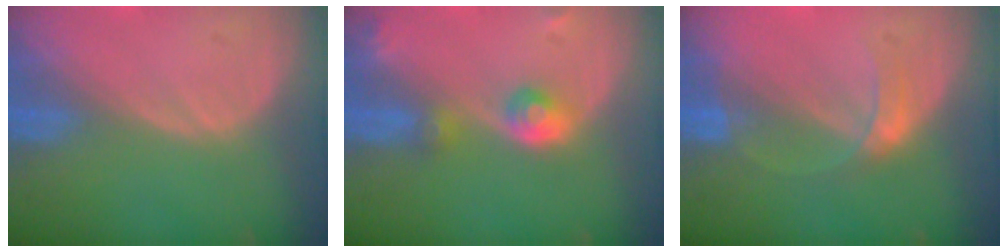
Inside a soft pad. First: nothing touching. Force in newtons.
{"total": 4.3, "press": 4.0, "slide": 1.6}
{"total": 3.3, "press": 3.3, "slide": 0.2}